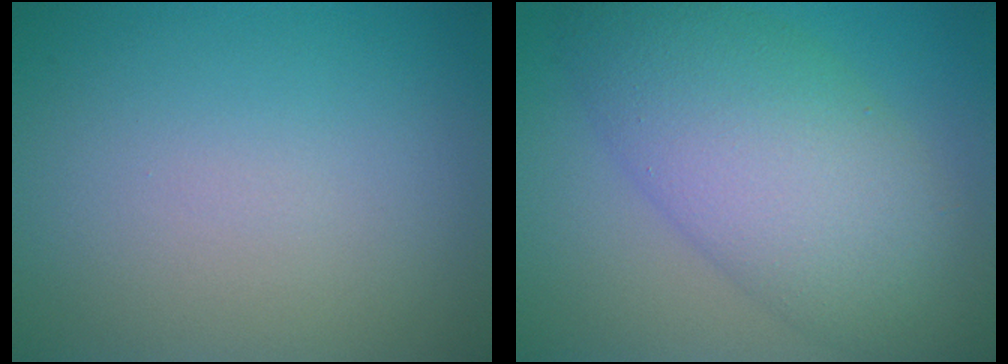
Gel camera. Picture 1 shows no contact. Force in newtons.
{"total": 9.3, "press": 9.3, "slide": 0.3}